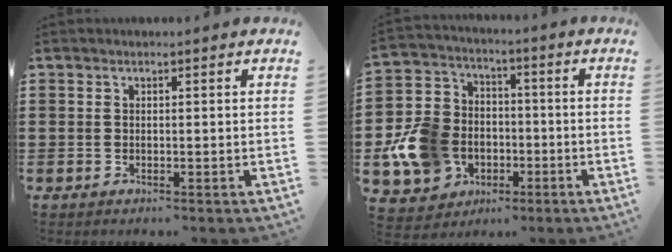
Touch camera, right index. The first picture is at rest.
{"total": 11.9, "force": [-3.7, 9.8, 5.5], "torque": [-0.165, 0.023, -0.068]}